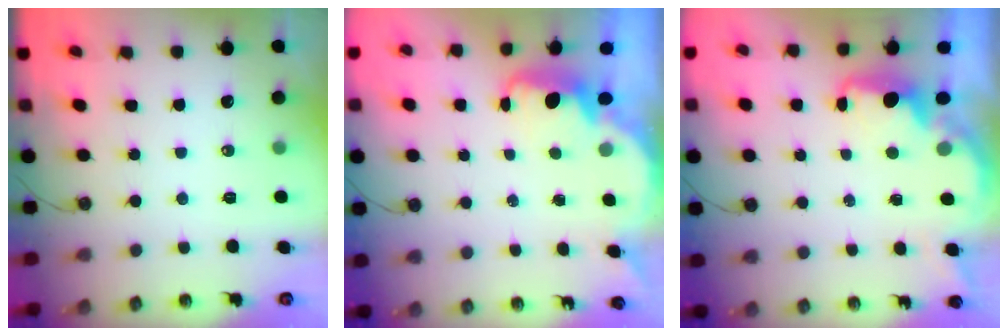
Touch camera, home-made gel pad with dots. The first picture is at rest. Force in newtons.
{"total": 2.5, "press": 2.4, "slide": 0.6}
{"total": 2.3, "press": 2.1, "slide": 0.8}